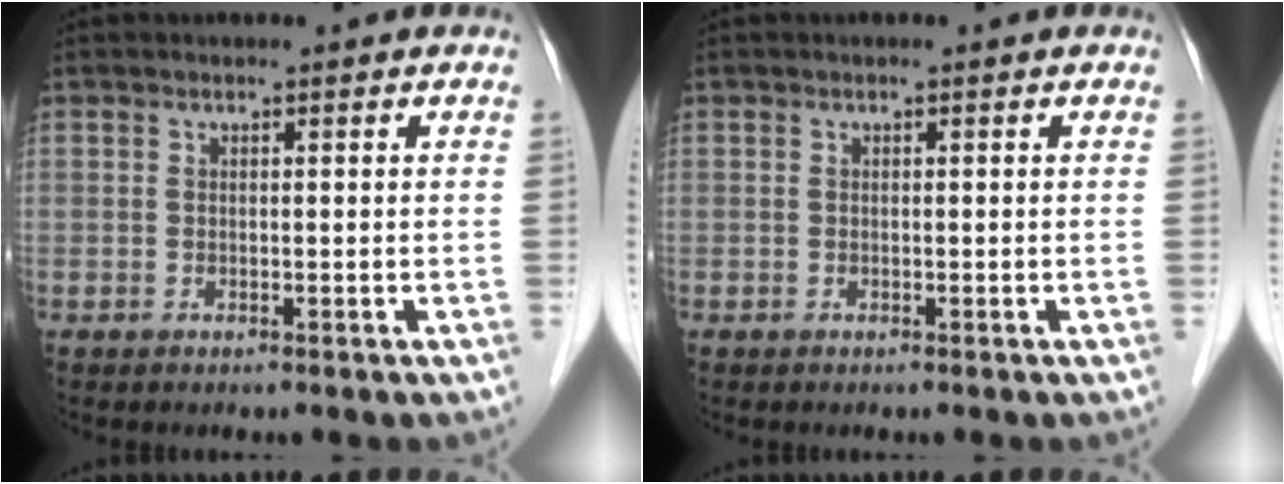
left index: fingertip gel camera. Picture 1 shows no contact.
{"total": 0.0}